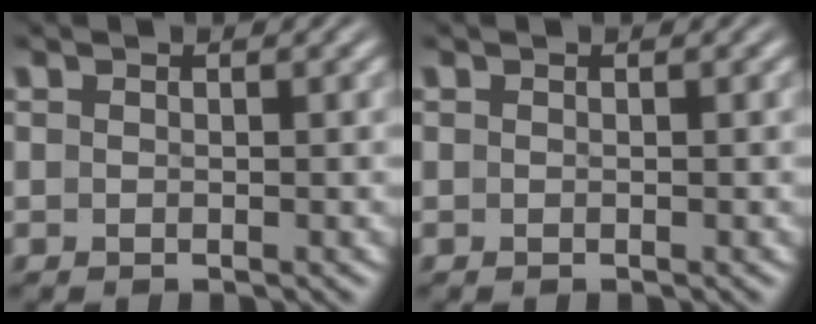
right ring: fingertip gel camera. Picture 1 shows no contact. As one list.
[{"total": 0.0}]